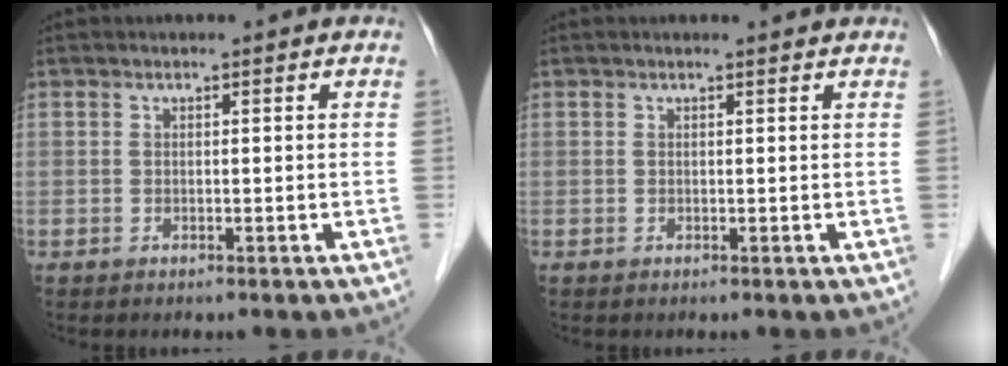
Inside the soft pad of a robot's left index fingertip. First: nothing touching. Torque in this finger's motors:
{"motor_torque": [-0.38, -0.45, -0.06, -0.01]}